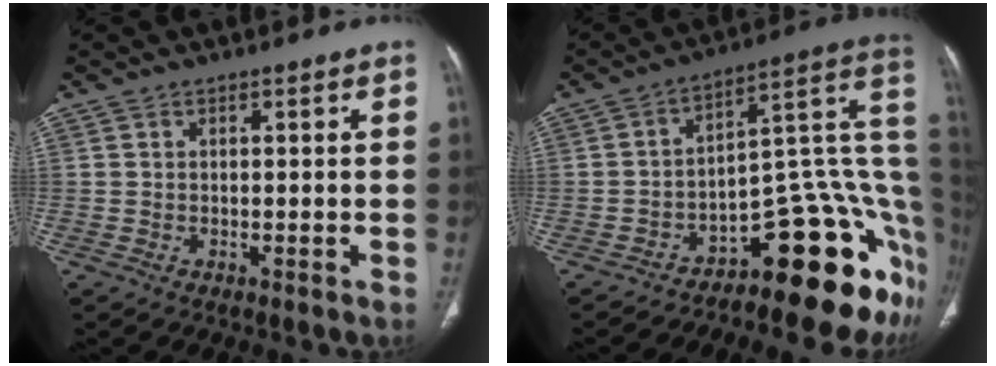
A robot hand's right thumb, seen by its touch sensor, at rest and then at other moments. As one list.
[{"total": 22.1, "force": [-10.2, 8.4, 17.7], "torque": [-0.111, 0.116, -0.140]}]